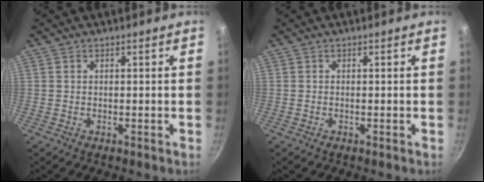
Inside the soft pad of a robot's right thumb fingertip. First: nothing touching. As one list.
[{"total": 0.0}]